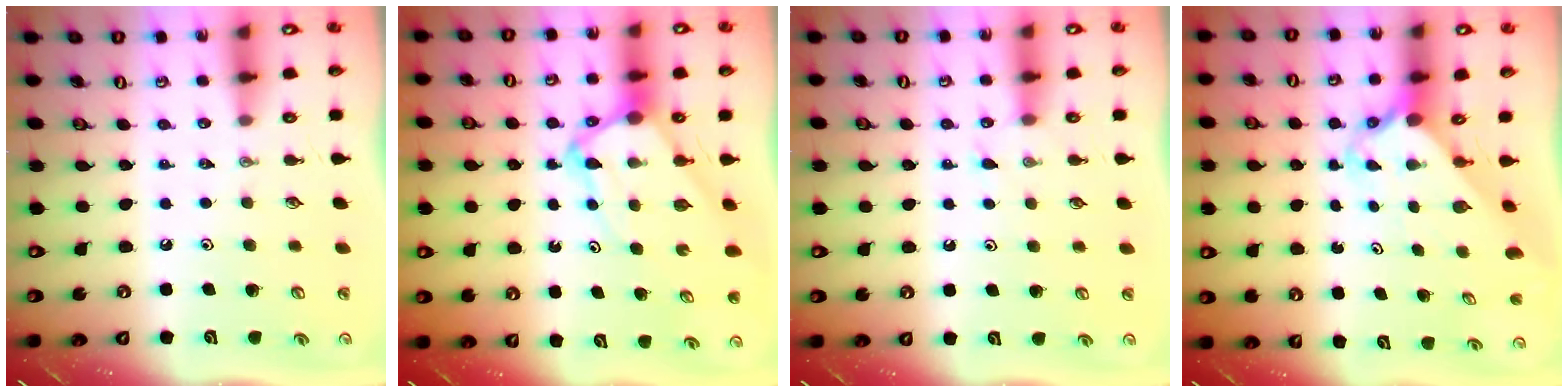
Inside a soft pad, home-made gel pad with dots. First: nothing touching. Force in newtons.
{"total": 6.6, "press": 6.6, "slide": 0.5}
{"total": 3.7, "press": 3.6, "slide": 0.5}
{"total": 2.3, "press": 2.3, "slide": 0.2}